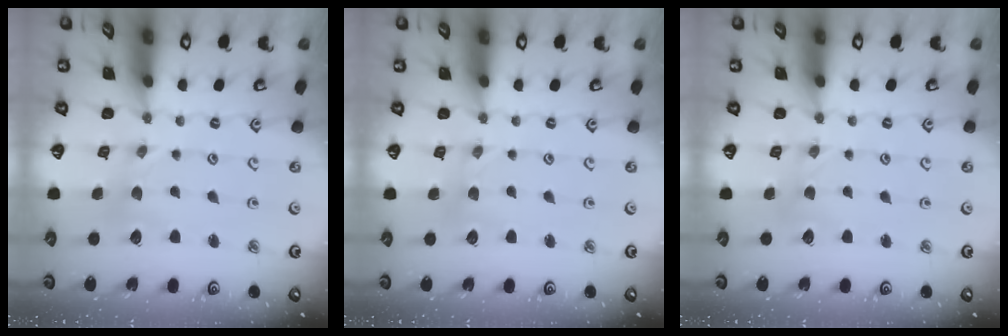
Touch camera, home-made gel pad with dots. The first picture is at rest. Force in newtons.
{"total": 1.4, "press": 1.4, "slide": 0.3}
{"total": 0.0}